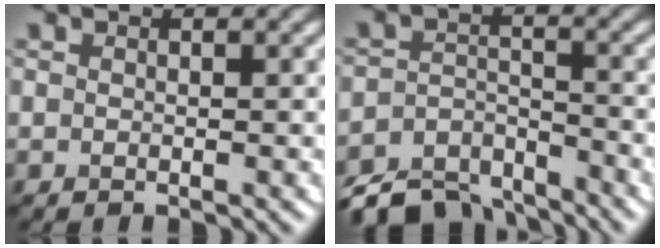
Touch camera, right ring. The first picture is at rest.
{"total": 6.8, "force": [-6.0, 2.4, 2.1], "torque": [-0.040, -0.017, -0.108]}